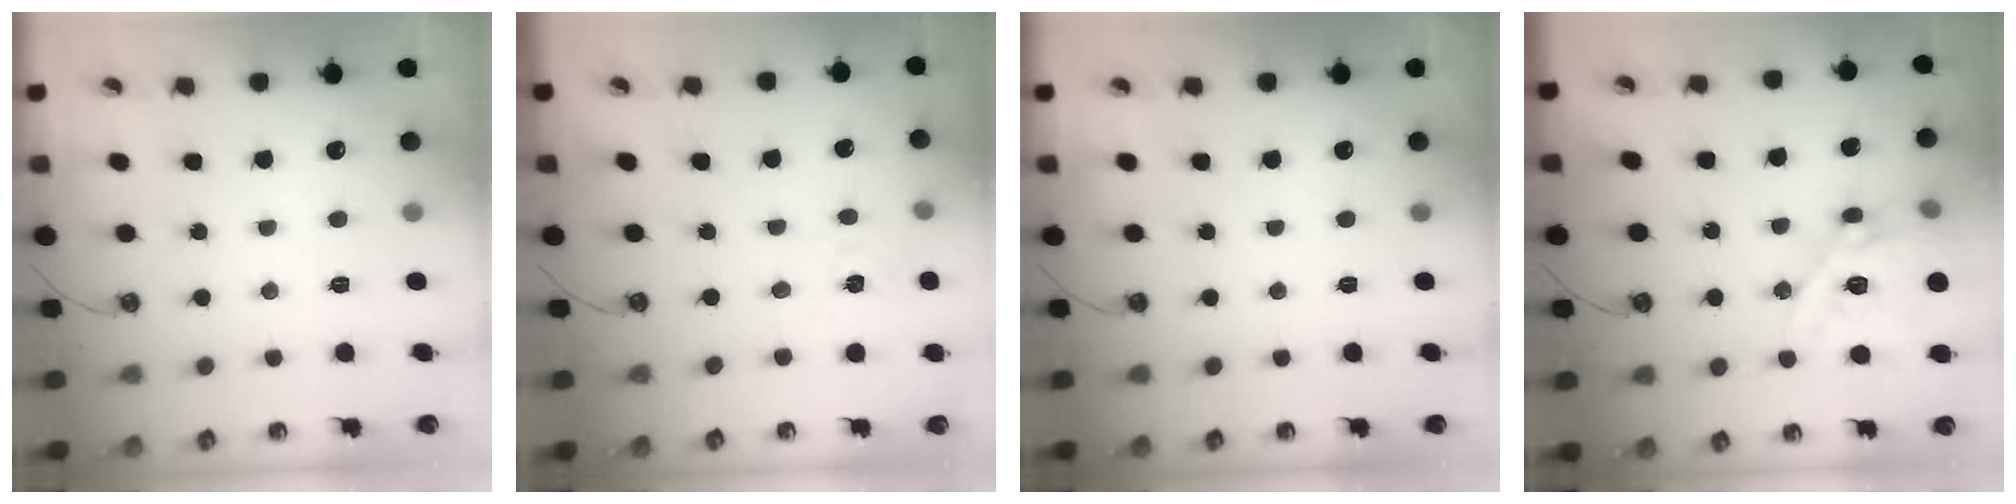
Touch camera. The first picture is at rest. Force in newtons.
{"total": 1.9, "press": 1.8, "slide": 0.3}
{"total": 0.0}
{"total": 19.6, "press": 19.5, "slide": 1.9}